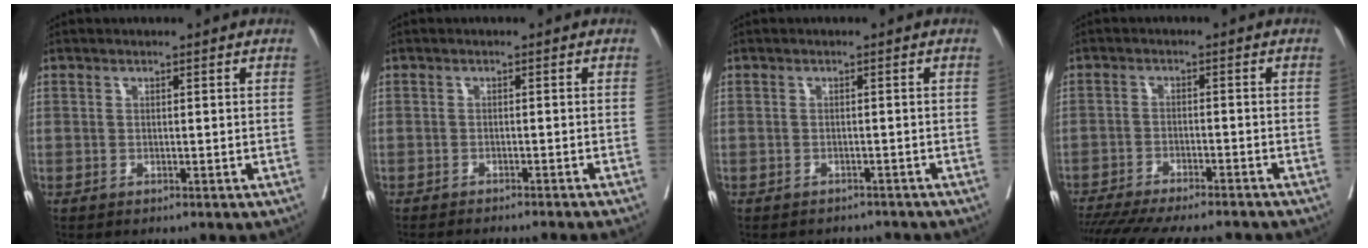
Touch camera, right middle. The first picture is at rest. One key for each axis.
{"total": 9.1, "fx": -8.4, "fy": -0.6, "fz": 3.4, "tx": -0.018, "ty": -0.020, "tz": -0.103}
{"total": 3.0, "fx": -2.8, "fy": 1.0, "fz": -0.2, "tx": 0.010, "ty": 0.000, "tz": -0.039}
{"total": 18.3, "fx": -16.2, "fy": 3.0, "fz": 7.8, "tx": -0.157, "ty": -0.032, "tz": -0.227}